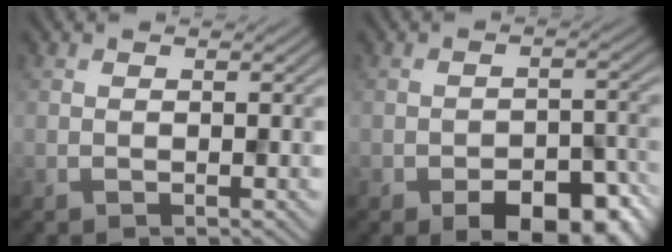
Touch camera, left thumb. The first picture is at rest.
{"total": 8.9, "force": [-5.4, 4.2, 5.7], "torque": [-0.079, -0.010, -0.071]}